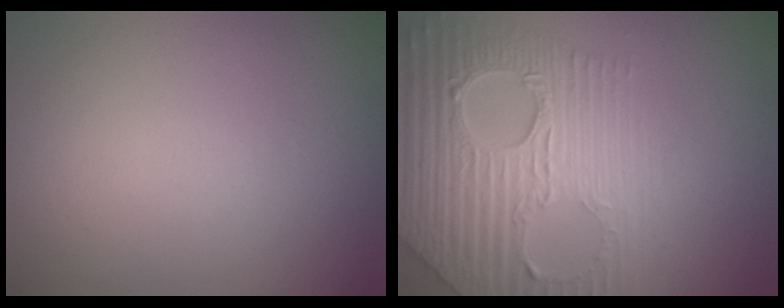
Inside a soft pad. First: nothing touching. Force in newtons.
{"total": 8.3, "press": 6.2, "slide": 5.6}